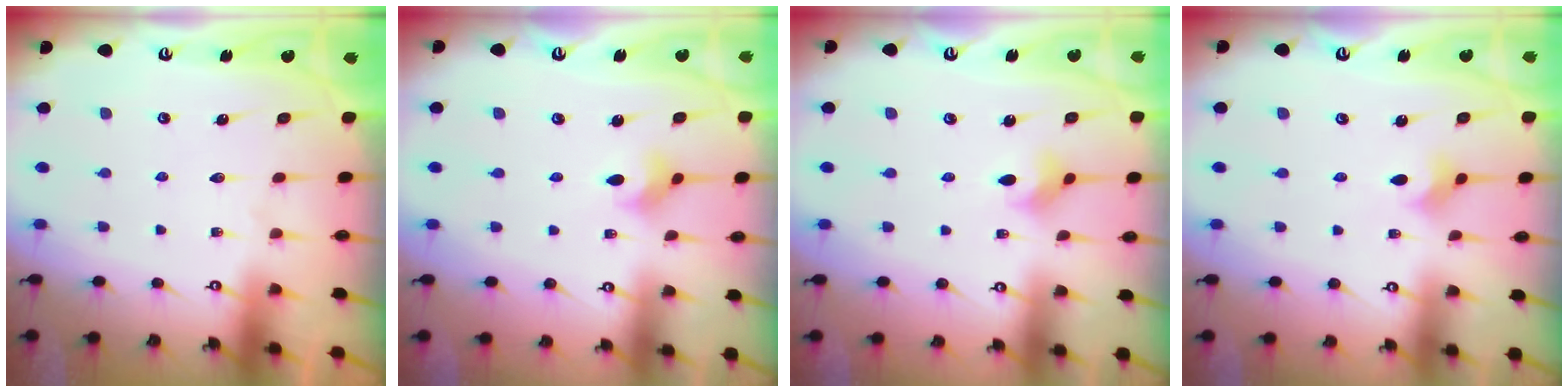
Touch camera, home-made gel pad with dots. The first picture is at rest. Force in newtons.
{"total": 2.7, "press": 2.6, "slide": 0.5}
{"total": 2.9, "press": 2.9, "slide": 0.4}
{"total": 2.2, "press": 2.2, "slide": 0.5}